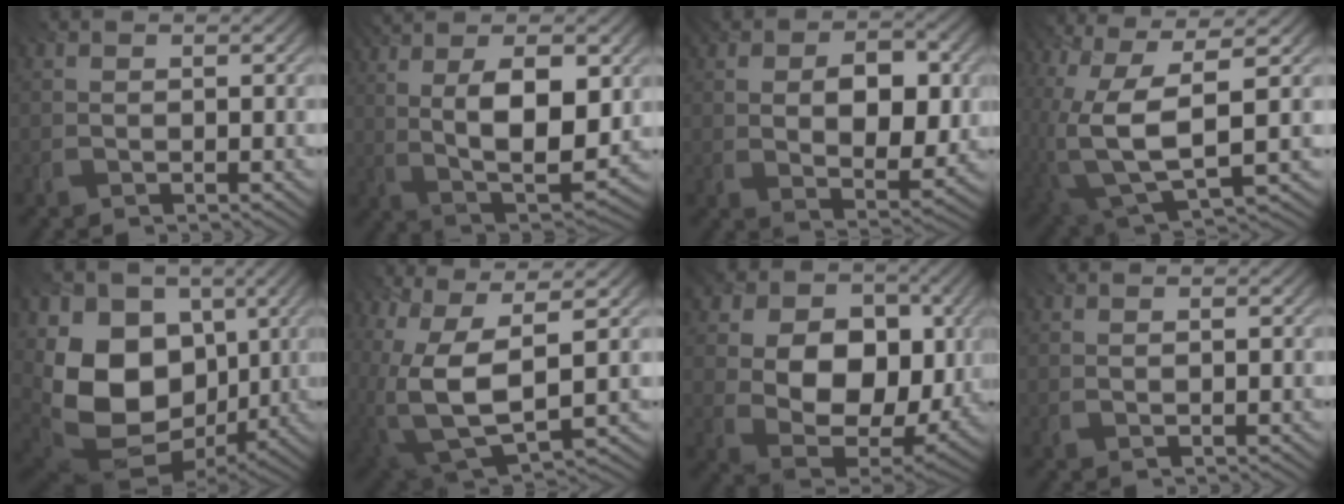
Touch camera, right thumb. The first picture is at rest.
{"total": 13.8, "force": [2.8, 5.6, 12.3], "torque": [-0.219, 0.002, 0.041]}
{"total": 10.2, "force": [1.5, 6.3, 7.8], "torque": [-0.123, 0.000, 0.011]}
{"total": 14.0, "force": [0.4, 6.5, 12.4], "torque": [-0.259, -0.024, 0.021]}
{"total": 16.9, "force": [-0.2, 12.5, 11.4], "torque": [-0.252, -0.043, 0.018]}
{"total": 13.8, "force": [0.7, 7.2, 11.8], "torque": [-0.248, -0.026, 0.023]}
{"total": 15.6, "force": [2.5, 11.4, 10.4], "torque": [-0.188, -0.002, 0.060]}
{"total": 0.7, "force": [0.6, 0.0, 0.4], "torque": [-0.006, -0.003, 0.008]}